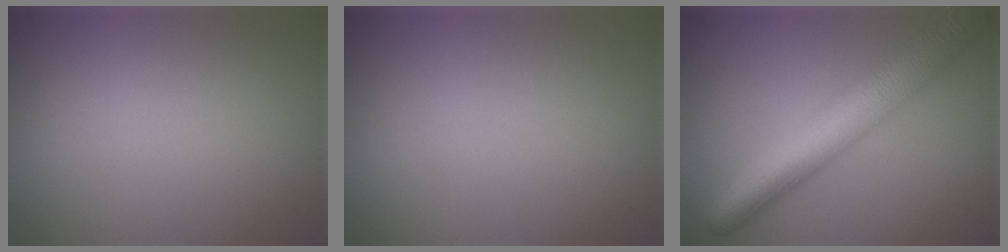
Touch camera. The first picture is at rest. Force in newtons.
{"total": 0.0}
{"total": 7.9, "press": 7.9, "slide": 0.2}